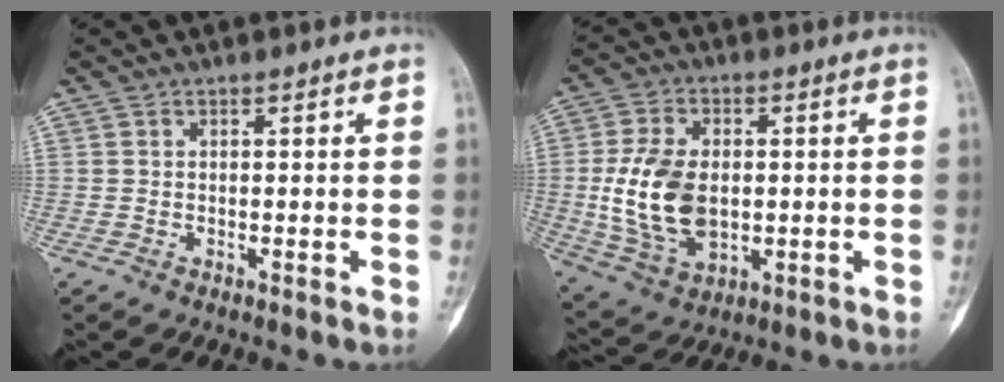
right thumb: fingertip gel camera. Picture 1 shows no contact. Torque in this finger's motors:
{"motor_torque": [1.86, 0.60, 0.57, -1.79, 0.19]}